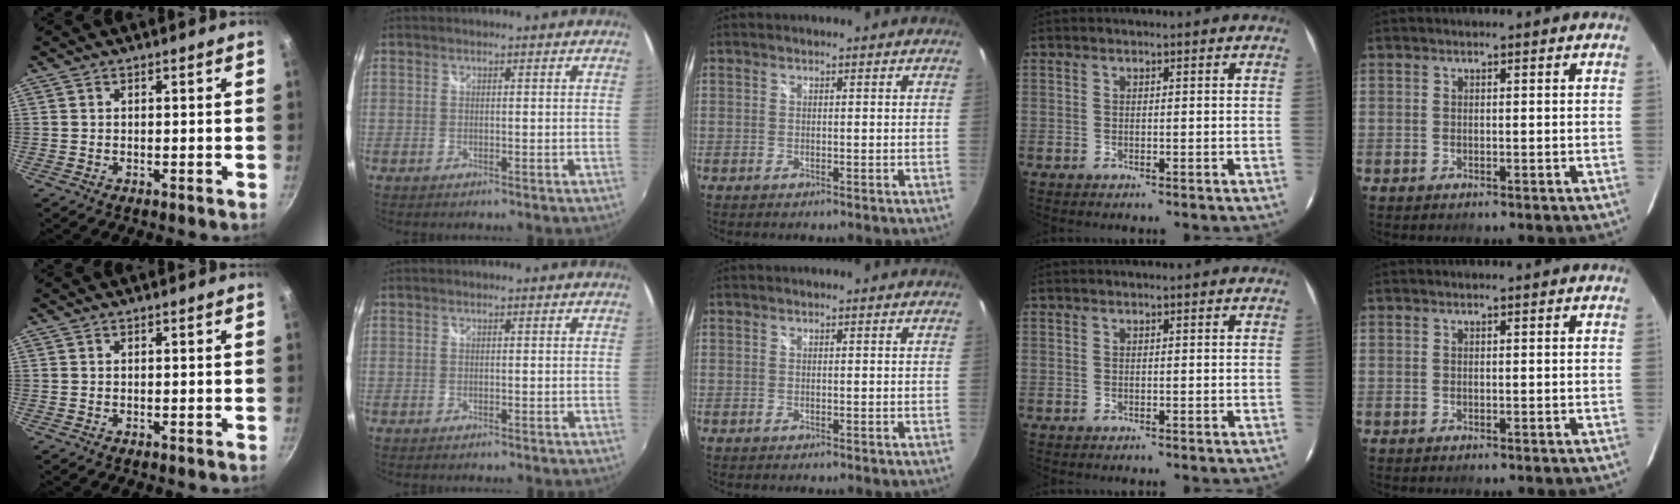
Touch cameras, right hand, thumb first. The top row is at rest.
{}